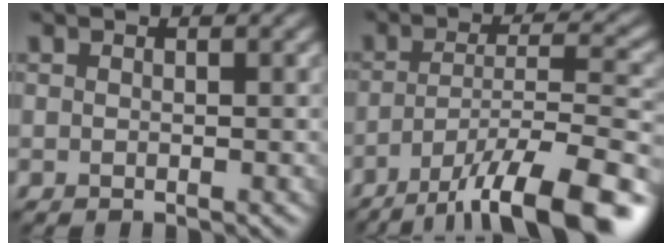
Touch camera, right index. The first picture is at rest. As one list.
[{"total": 12.5, "force": [-7.8, 2.9, 9.3], "torque": [-0.144, 0.008, -0.131]}]